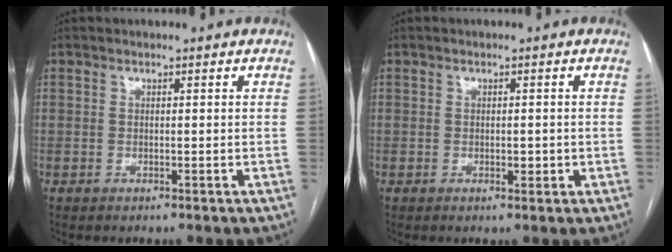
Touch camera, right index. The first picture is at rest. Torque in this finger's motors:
{"motor_torque": [0.18, 0.13, 0.04, 0.03]}